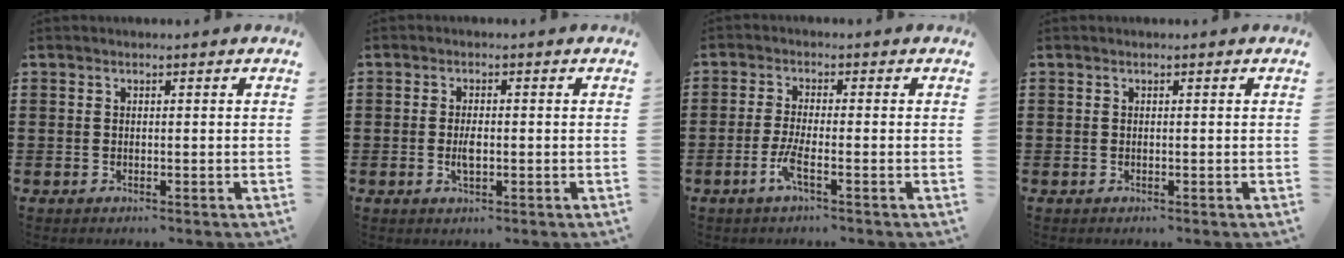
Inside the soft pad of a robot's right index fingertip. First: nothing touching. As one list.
[{"total": 2.6, "force": [-0.3, 1.1, 2.4], "torque": [-0.044, 0.001, -0.005]}, {"total": 3.7, "force": [-1.9, 0.2, 3.2], "torque": [-0.075, -0.011, -0.039]}, {"total": 0.0}]